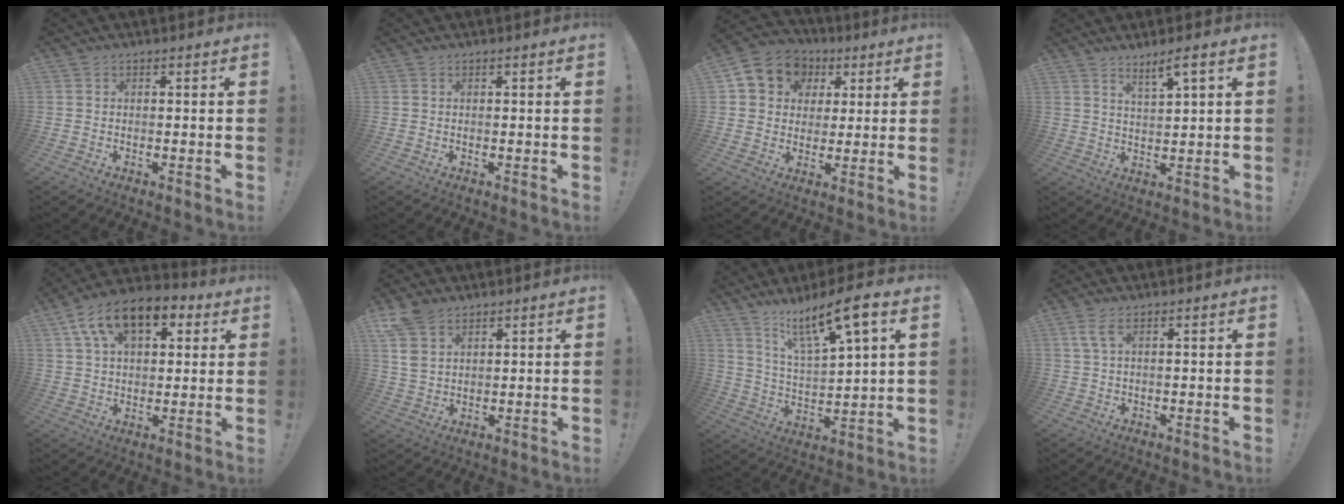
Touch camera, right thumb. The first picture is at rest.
{"total": 0.0}
{"total": 10.6, "force": [4.0, 9.0, 3.8], "torque": [-0.046, -0.020, 0.081]}
{"total": 5.1, "force": [3.5, 0.3, 3.7], "torque": [-0.055, -0.021, 0.055]}
{"total": 15.1, "force": [7.1, 9.0, 9.9], "torque": [-0.164, -0.022, 0.129]}
{"total": 8.2, "force": [5.1, 4.8, 4.1], "torque": [-0.073, -0.012, 0.103]}
{"total": 13.5, "force": [9.2, 2.0, 9.7], "torque": [-0.170, -0.054, 0.147]}
{"total": 3.3, "force": [1.5, 0.9, 2.8], "torque": [-0.050, -0.004, 0.026]}